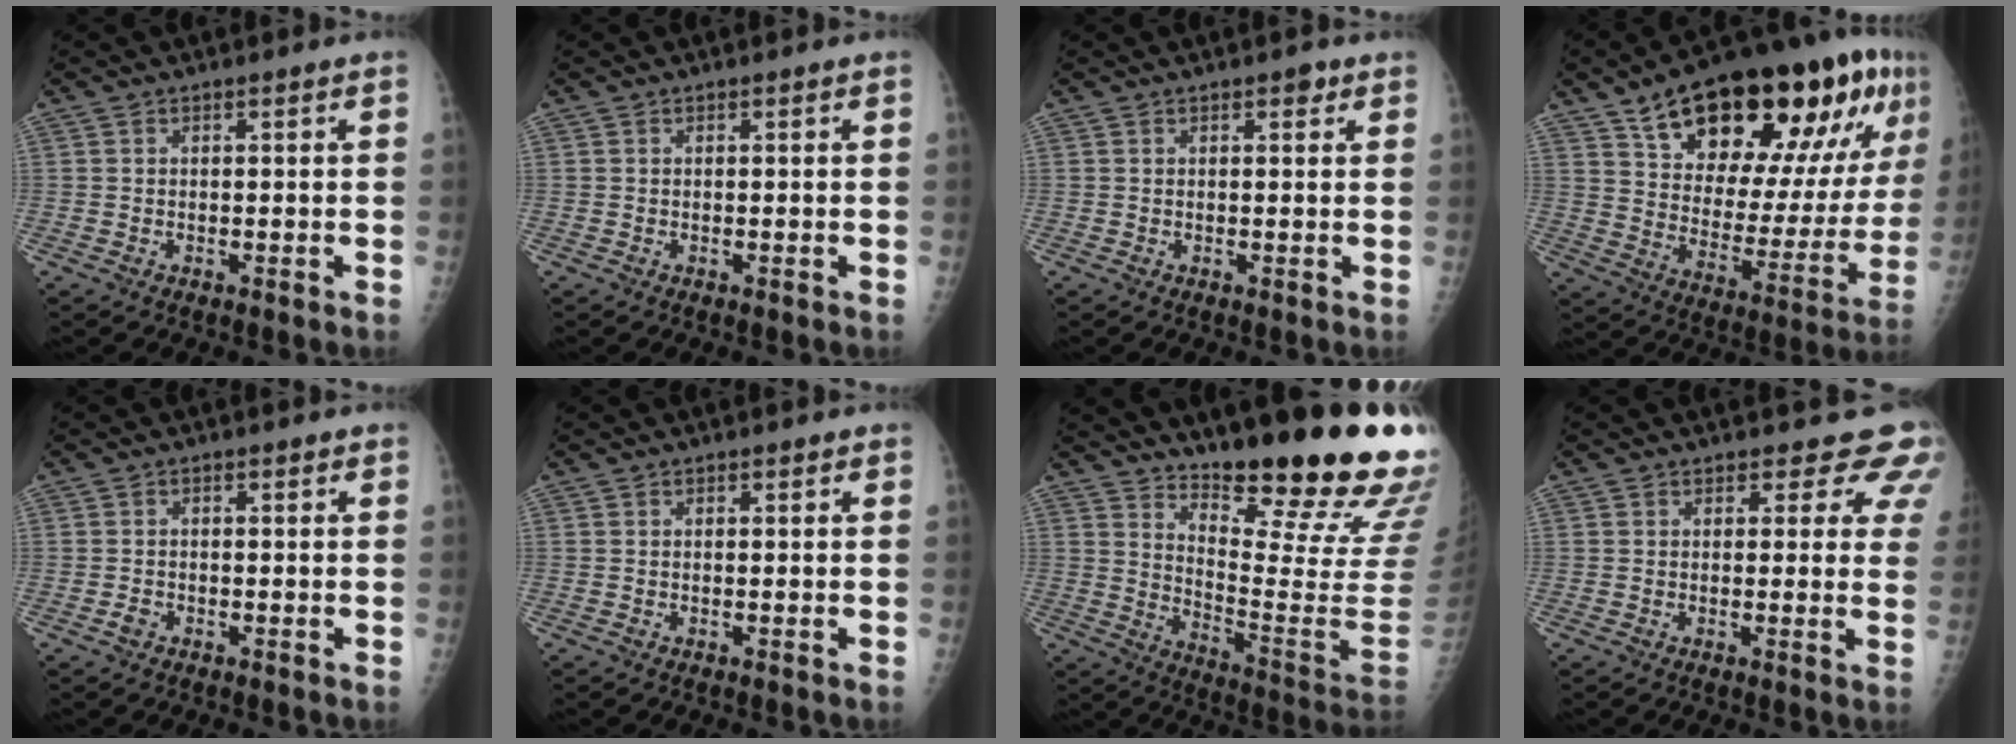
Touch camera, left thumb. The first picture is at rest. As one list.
[{"total": 0.0}, {"total": 1.5, "force": [0.9, 0.7, 1.0], "torque": [-0.007, -0.001, 0.009]}, {"total": 31.9, "force": [17.0, 12.2, 24.1], "torque": [-0.333, -0.025, 0.268]}, {"total": 1.4, "force": [-0.7, 1.1, 0.6], "torque": [-0.006, 0.003, -0.014]}, {"total": 0.0}, {"total": 23.7, "force": [17.7, 3.8, 15.3], "torque": [-0.202, -0.143, 0.252]}, {"total": 6.8, "force": [5.6, 3.2, 2.1], "torque": [0.020, -0.024, 0.041]}]